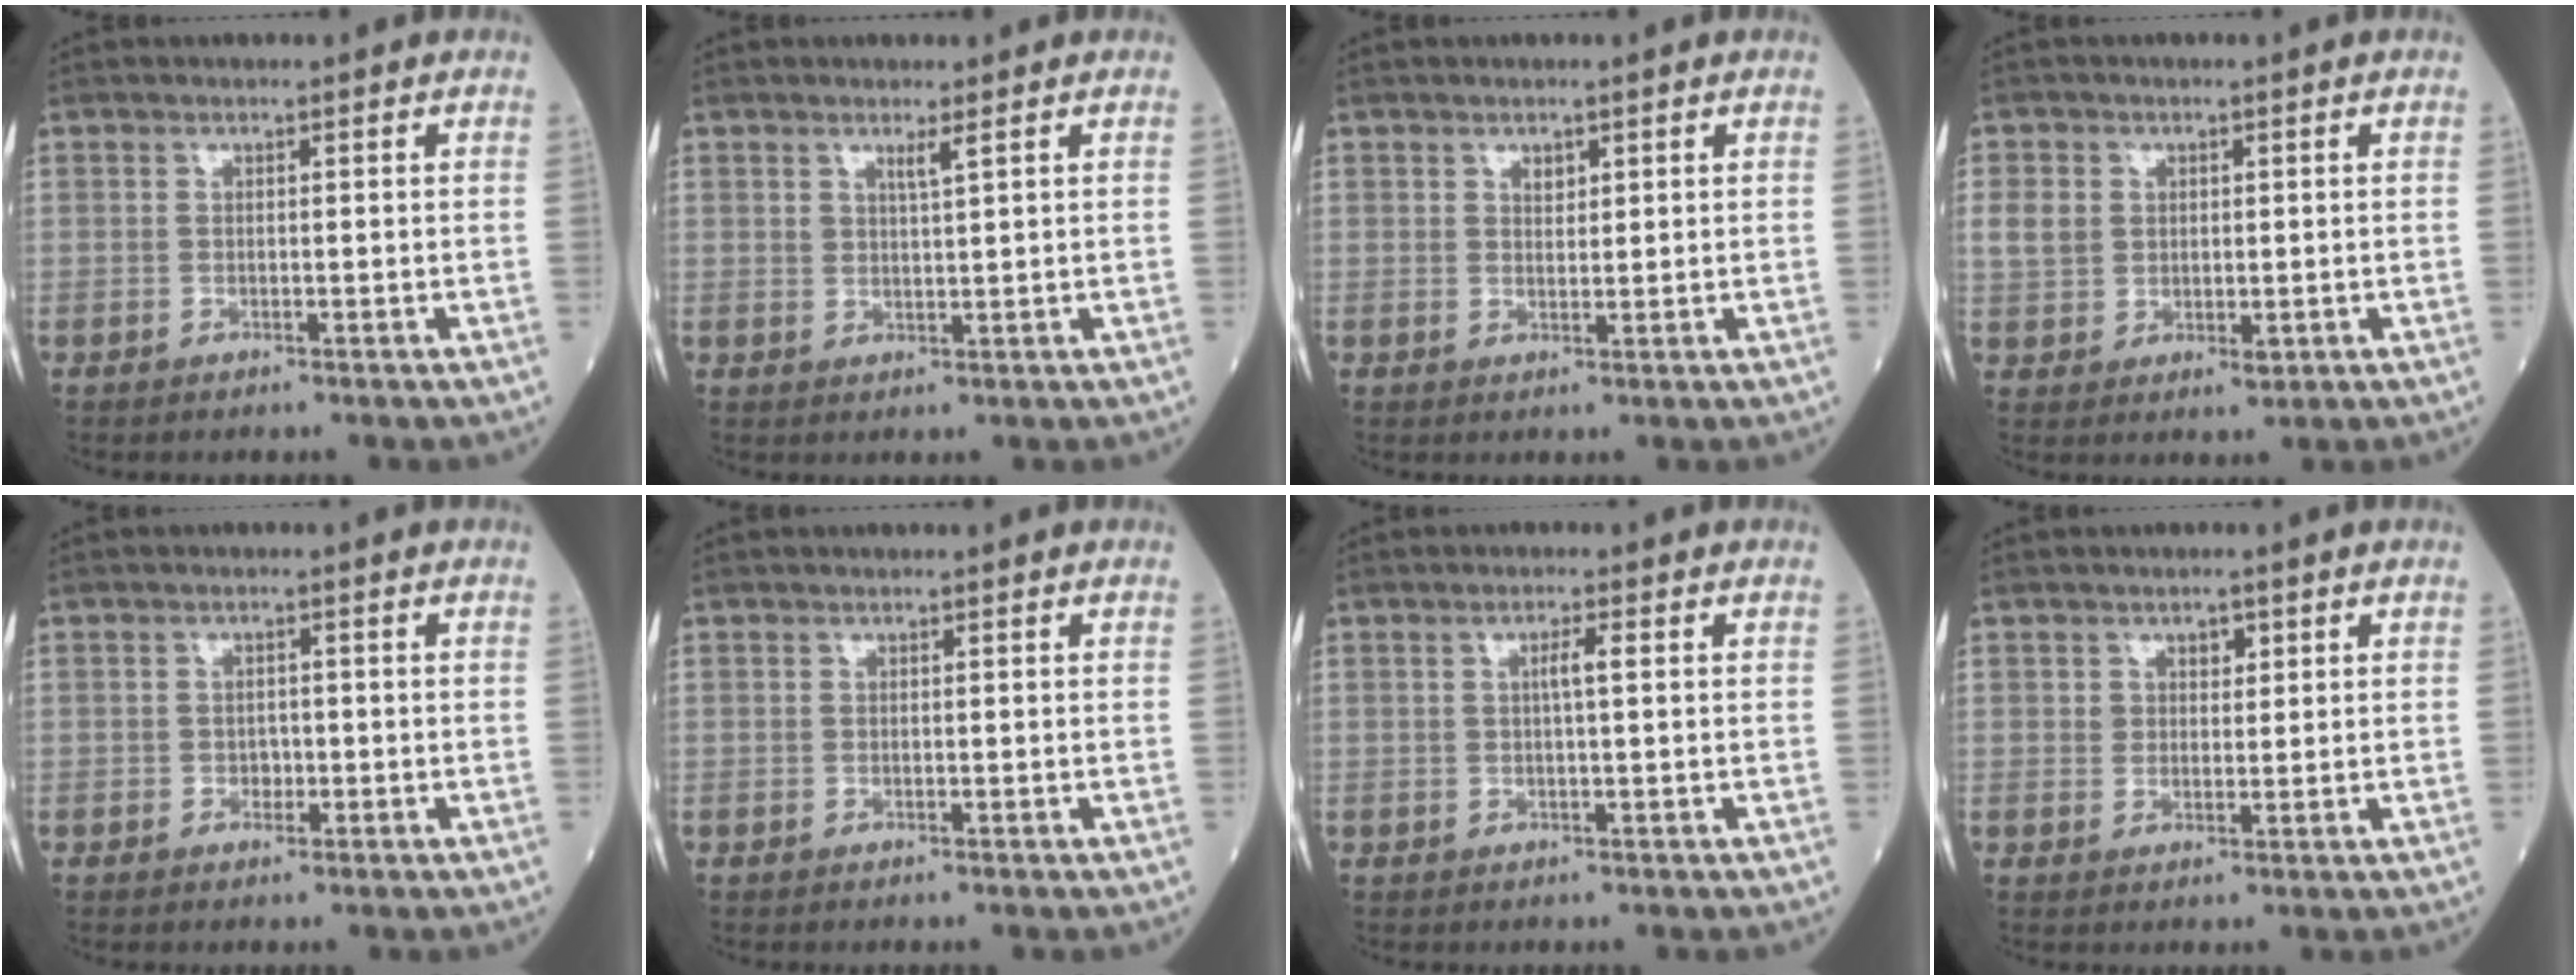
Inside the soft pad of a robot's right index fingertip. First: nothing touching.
{"total": 1.9, "force": [1.2, -0.1, 1.4], "torque": [-0.027, -0.007, 0.022]}
{"total": 1.4, "force": [0.8, 0.8, 0.8], "torque": [-0.011, 0.000, 0.014]}
{"total": 5.4, "force": [1.0, 4.3, 3.0], "torque": [-0.058, 0.000, 0.023]}
{"total": 1.5, "force": [-0.5, 1.2, 0.8], "torque": [-0.007, 0.005, -0.007]}
{"total": 0.0}
{"total": 2.0, "force": [0.4, 0.0, 2.0], "torque": [-0.035, 0.003, 0.004]}
{"total": 2.5, "force": [1.2, 1.8, 1.3], "torque": [-0.016, 0.002, 0.018]}